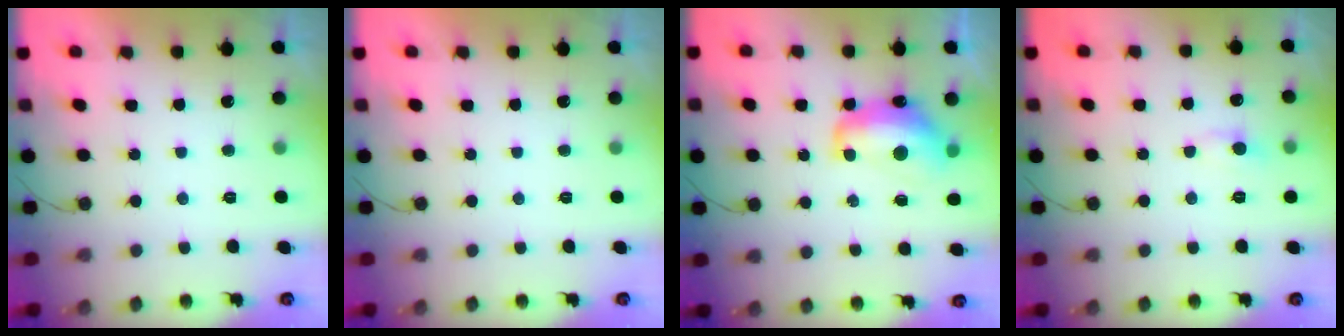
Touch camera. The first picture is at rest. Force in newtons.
{"total": 0.0}
{"total": 12.7, "press": 12.6, "slide": 1.2}
{"total": 4.0, "press": 3.9, "slide": 0.5}